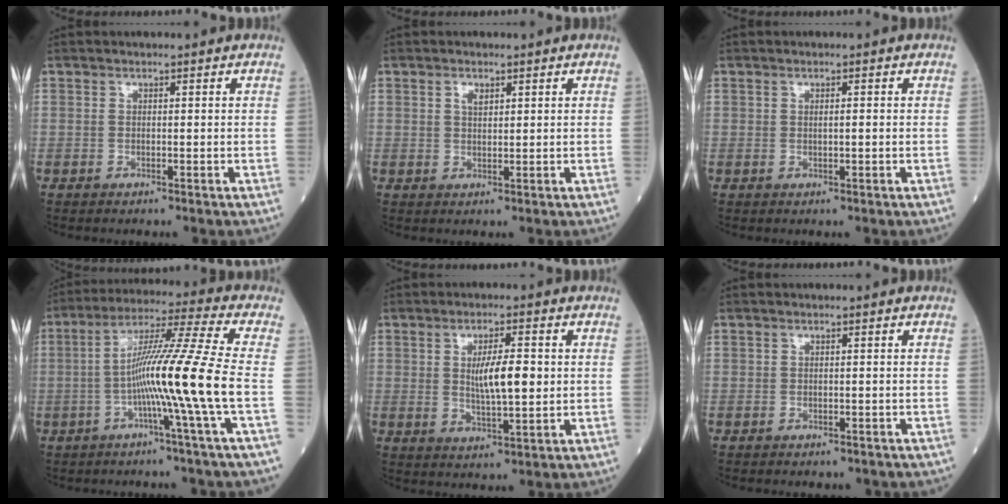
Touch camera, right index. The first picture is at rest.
{"total": 1.6, "force": [0.9, 0.8, 1.1], "torque": [-0.020, 0.001, 0.017]}
{"total": 0.9, "force": [0.1, 0.1, 0.9], "torque": [-0.017, -0.001, 0.003]}
{"total": 13.1, "force": [-3.0, -2.9, 12.4], "torque": [-0.219, 0.003, -0.060]}
{"total": 7.0, "force": [0.8, 1.4, 6.8], "torque": [-0.117, 0.000, 0.020]}
{"total": 2.5, "force": [-2.0, 1.0, 0.9], "torque": [-0.012, -0.003, -0.020]}